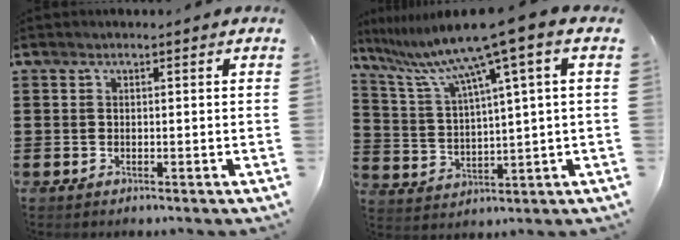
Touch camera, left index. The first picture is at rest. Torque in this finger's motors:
{"motor_torque": [1.37, -0.76, 1.05, 0.21]}